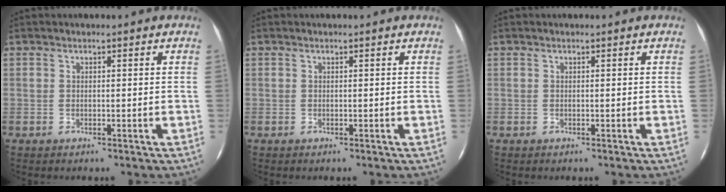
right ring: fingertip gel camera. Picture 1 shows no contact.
{"total": 0.0}
{"total": 0.0}